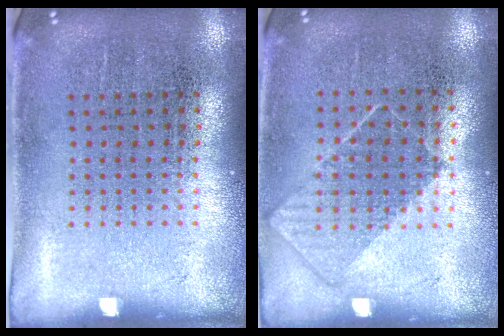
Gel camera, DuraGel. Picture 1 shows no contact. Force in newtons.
{"total": 0.8, "press": 0.7, "slide": 0.5}